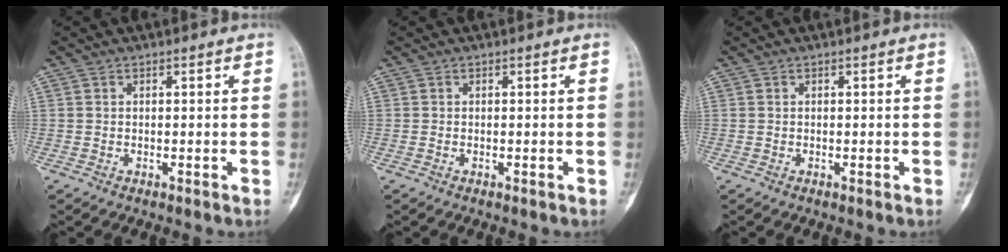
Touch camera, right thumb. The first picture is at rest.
{"total": 0.0}
{"total": 0.0}